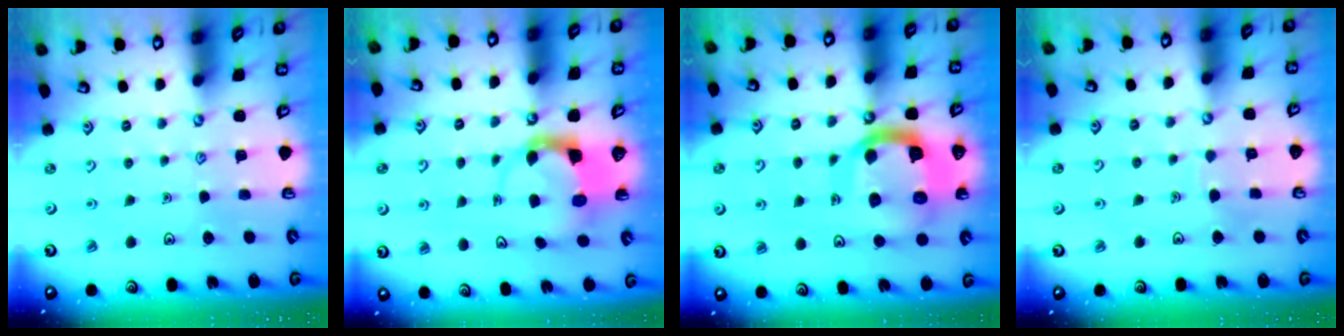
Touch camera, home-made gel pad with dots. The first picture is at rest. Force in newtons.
{"total": 3.7, "press": 3.6, "slide": 0.5}
{"total": 15.8, "press": 15.7, "slide": 1.9}
{"total": 2.6, "press": 2.6, "slide": 0.1}